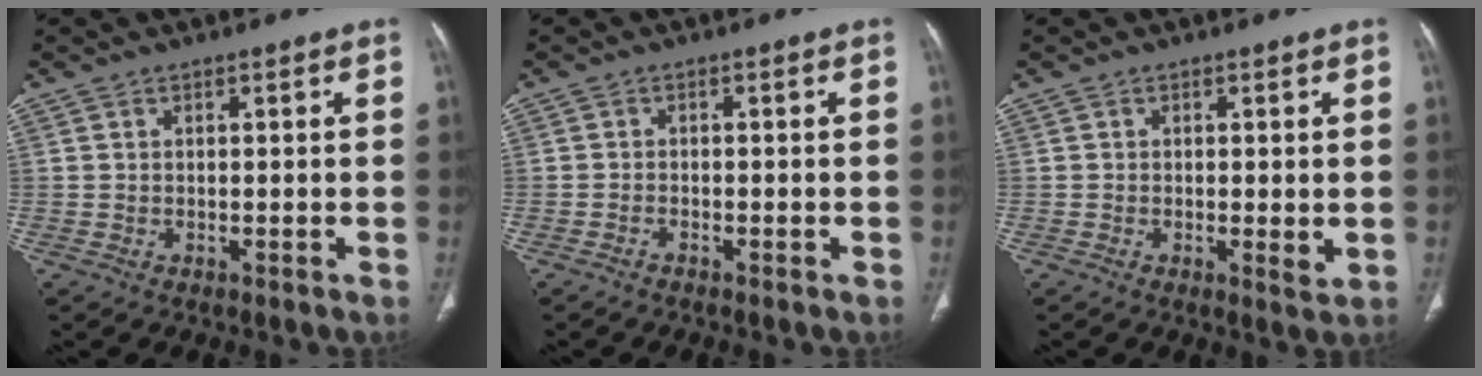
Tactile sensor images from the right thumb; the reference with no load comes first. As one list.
[{"total": 0.8, "force": [-0.7, 0.2, 0.3], "torque": [-0.008, 0.004, -0.013]}, {"total": 2.5, "force": [-0.3, 0.8, 2.4], "torque": [-0.039, -0.009, -0.004]}]